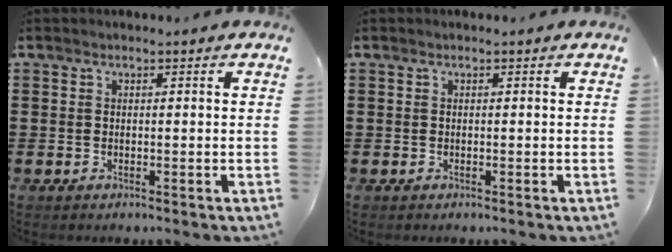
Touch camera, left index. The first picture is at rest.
{"total": 0.0}